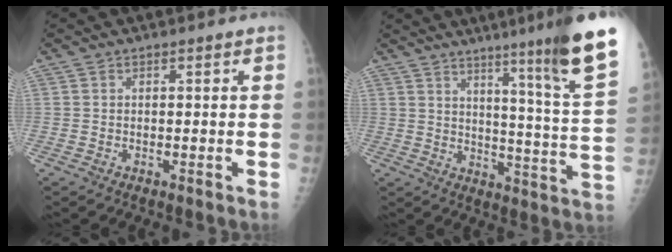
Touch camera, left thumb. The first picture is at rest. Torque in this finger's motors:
{"motor_torque": [2.69, 2.32, 1.62, -1.15, 0.51]}